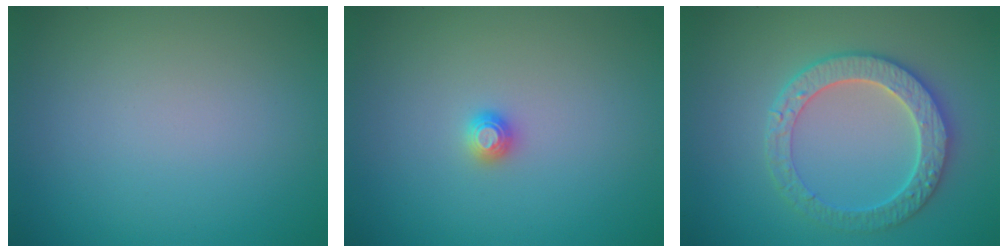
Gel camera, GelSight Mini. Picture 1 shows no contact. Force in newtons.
{"total": 1.1, "press": 1.1, "slide": 0.1}
{"total": 4.4, "press": 4.1, "slide": 1.6}